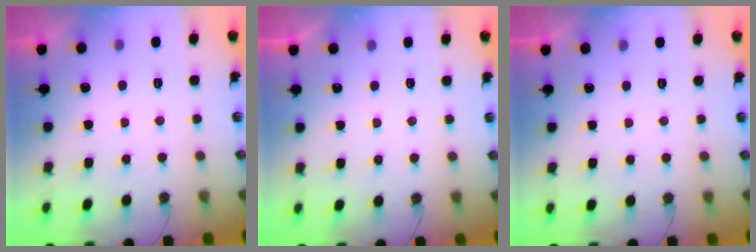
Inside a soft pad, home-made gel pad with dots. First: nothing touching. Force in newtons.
{"total": 2.0, "press": 2.0, "slide": 0.3}
{"total": 0.0}